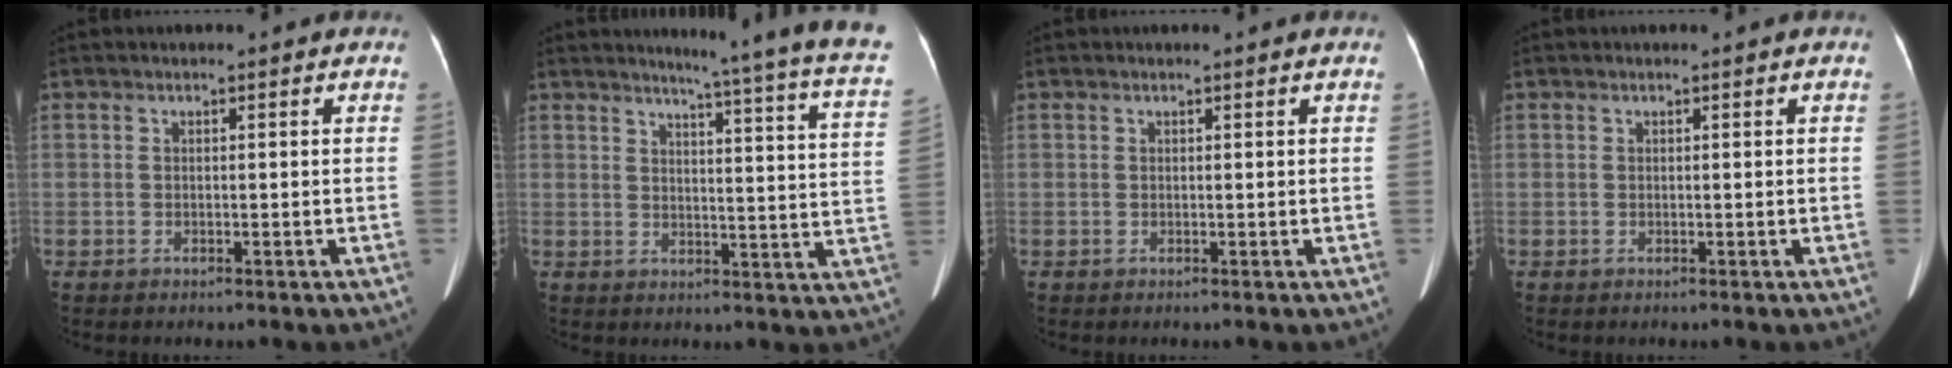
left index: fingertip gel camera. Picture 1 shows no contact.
{"total": 18.6, "force": [16.3, -1.5, 8.7], "torque": [-0.115, -0.085, 0.175]}
{"total": 0.0}
{"total": 0.0}